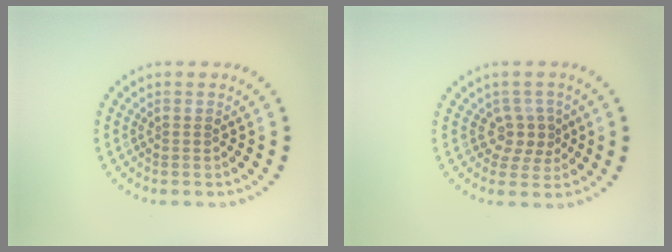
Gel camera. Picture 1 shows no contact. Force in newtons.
{"total": 2.3, "press": 1.8, "slide": 1.3}